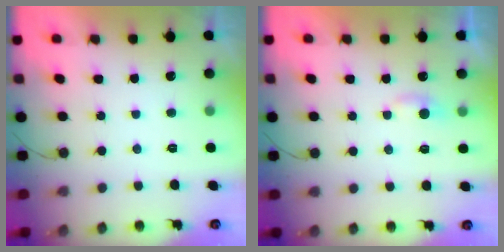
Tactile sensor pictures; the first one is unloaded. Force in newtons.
{"total": 4.2, "press": 4.1, "slide": 0.4}